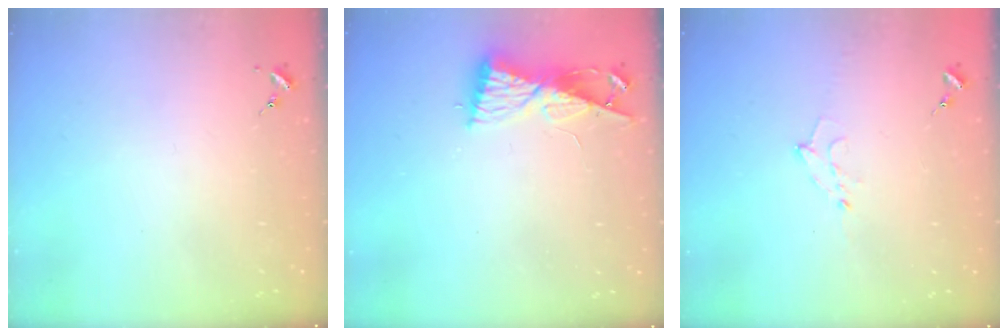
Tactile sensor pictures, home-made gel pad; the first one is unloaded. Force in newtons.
{"total": 9.0, "press": 9.0, "slide": 0.8}
{"total": 8.1, "press": 8.1, "slide": 1.0}